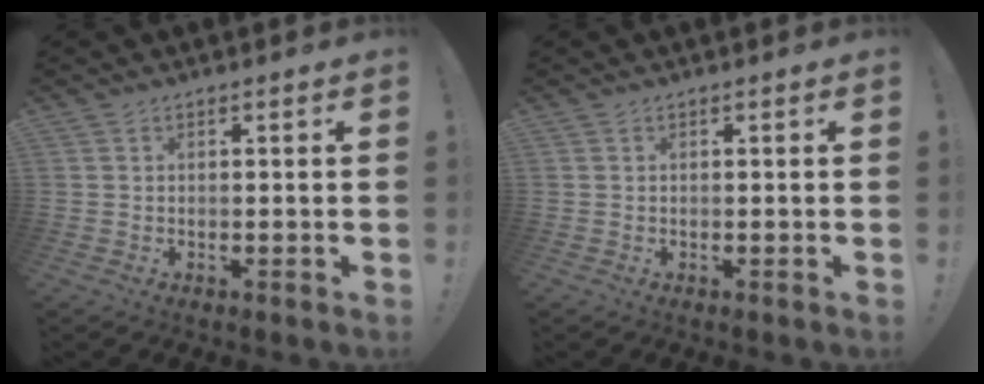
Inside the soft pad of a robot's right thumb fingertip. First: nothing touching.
{"total": 0.0}